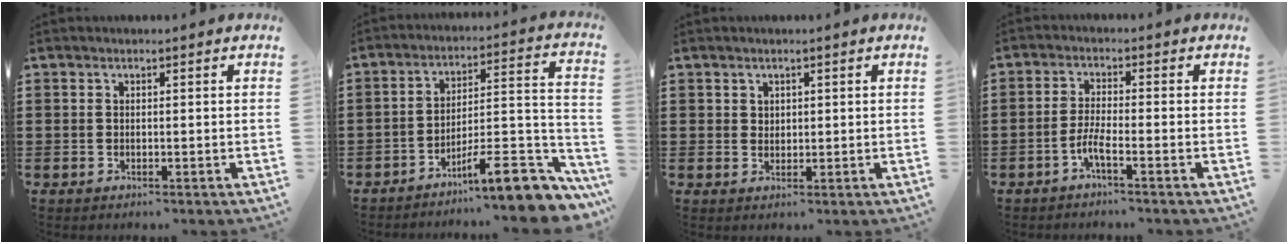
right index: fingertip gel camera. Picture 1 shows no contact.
{"total": 10.4, "force": [-7.8, 1.7, 6.6], "torque": [-0.092, 0.013, -0.143]}
{"total": 1.4, "force": [1.0, 1.0, 0.1], "torque": [-0.004, 0.004, 0.019]}
{"total": 3.5, "force": [-2.1, 0.0, 2.8], "torque": [-0.064, -0.009, -0.042]}